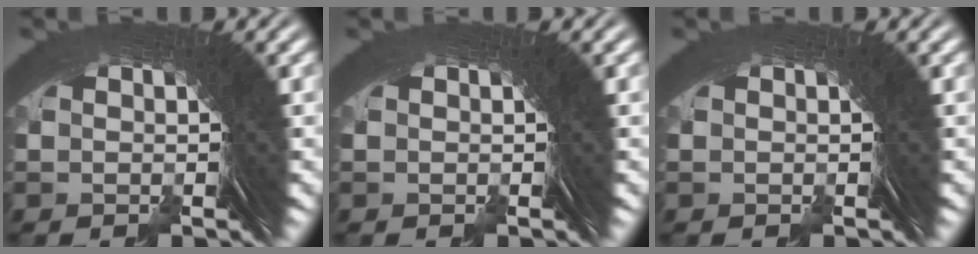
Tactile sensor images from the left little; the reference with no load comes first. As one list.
[{"total": 0.0}, {"total": 0.0}]